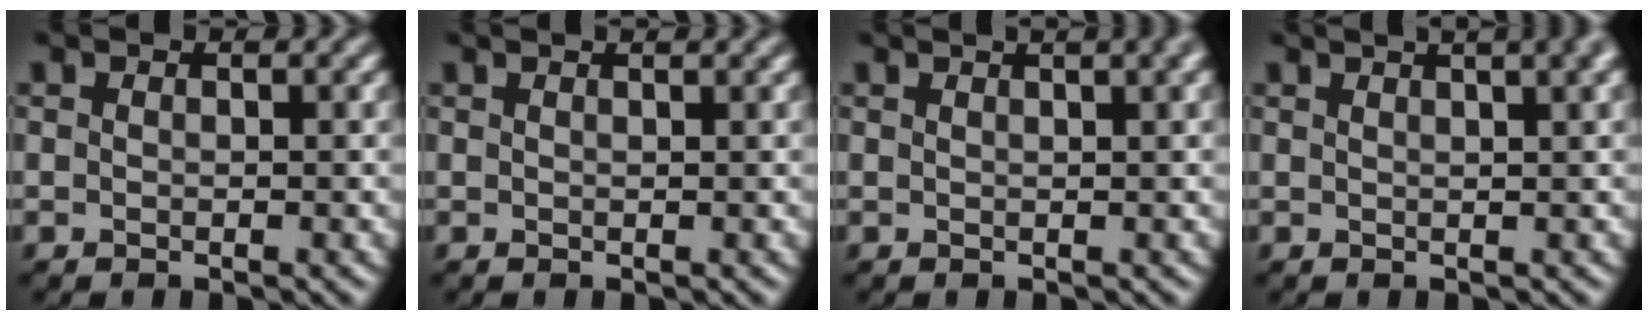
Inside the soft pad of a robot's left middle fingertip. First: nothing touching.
{"total": 1.8, "force": [1.4, 0.6, 0.9], "torque": [0.005, 0.013, -0.003]}
{"total": 6.5, "force": [4.0, 2.7, 4.4], "torque": [-0.026, 0.054, 0.033]}
{"total": 9.4, "force": [5.7, 3.9, 6.4], "torque": [-0.027, 0.065, 0.044]}